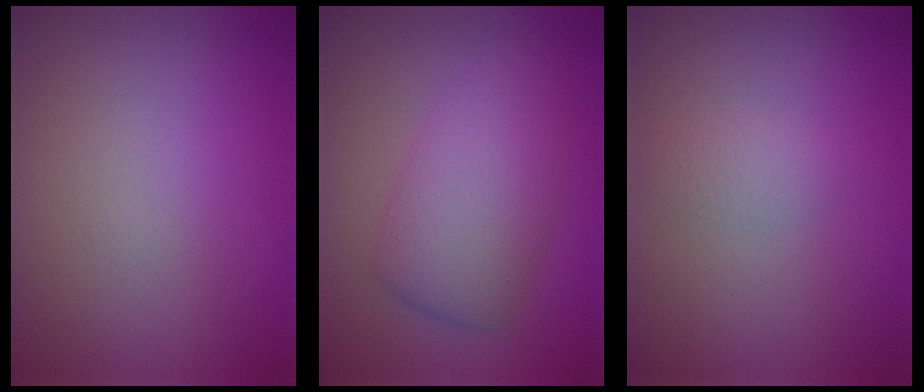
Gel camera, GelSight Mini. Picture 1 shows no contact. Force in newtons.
{"total": 5.5, "press": 5.5, "slide": 0.2}
{"total": 1.2, "press": 1.2, "slide": 0.1}